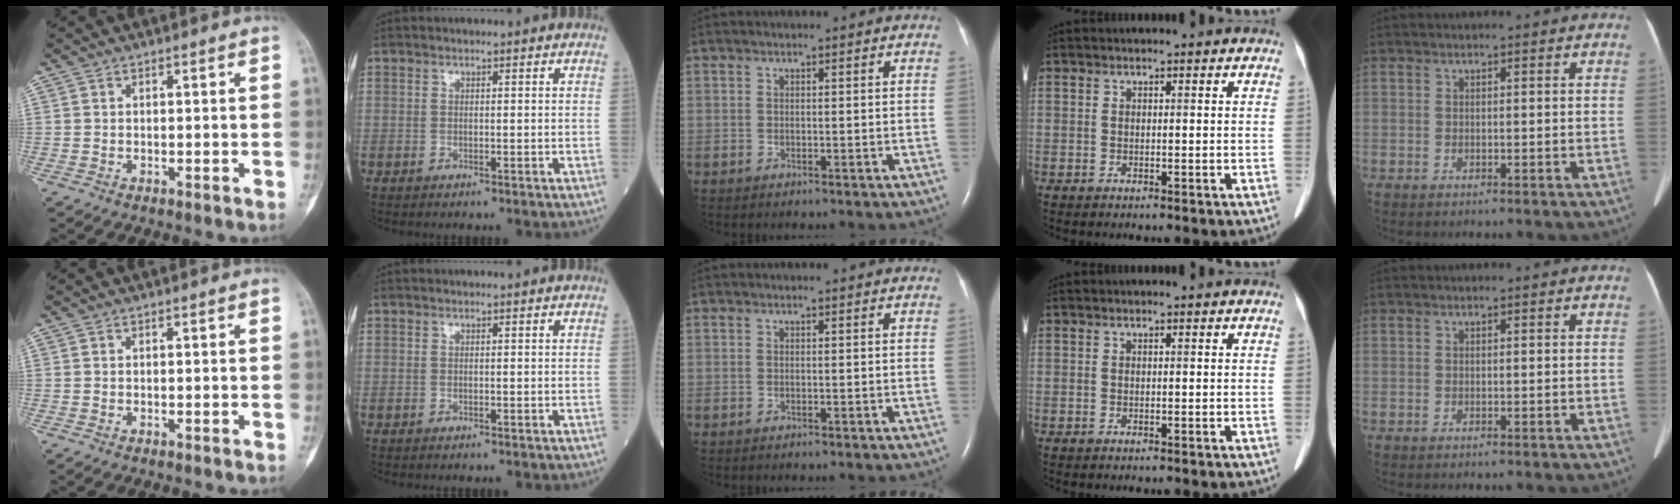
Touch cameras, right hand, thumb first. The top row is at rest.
{}